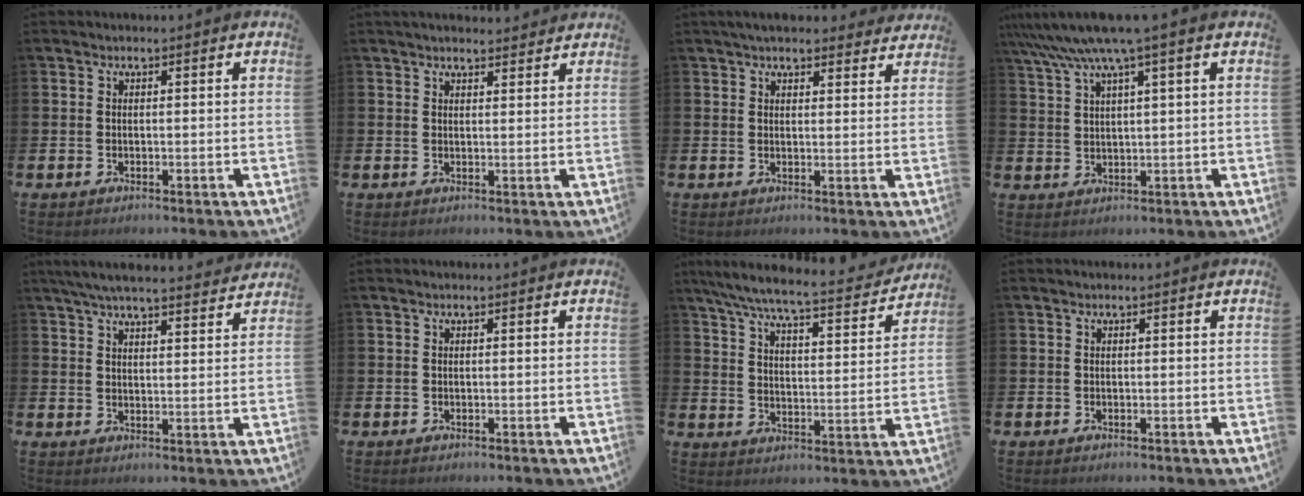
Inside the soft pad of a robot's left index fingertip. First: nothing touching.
{"total": 2.4, "force": [2.4, 0.5, 0.2], "torque": [0.007, -0.014, 0.040]}
{"total": 4.1, "force": [3.8, 1.1, 1.1], "torque": [-0.019, -0.014, 0.068]}
{"total": 6.5, "force": [4.5, 0.3, 4.6], "torque": [-0.101, -0.009, 0.077]}
{"total": 5.7, "force": [5.4, 0.5, 1.8], "torque": [-0.048, -0.023, 0.098]}
{"total": 0.0}
{"total": 7.3, "force": [6.6, 0.6, 3.2], "torque": [-0.092, -0.045, 0.109]}
{"total": 0.0}